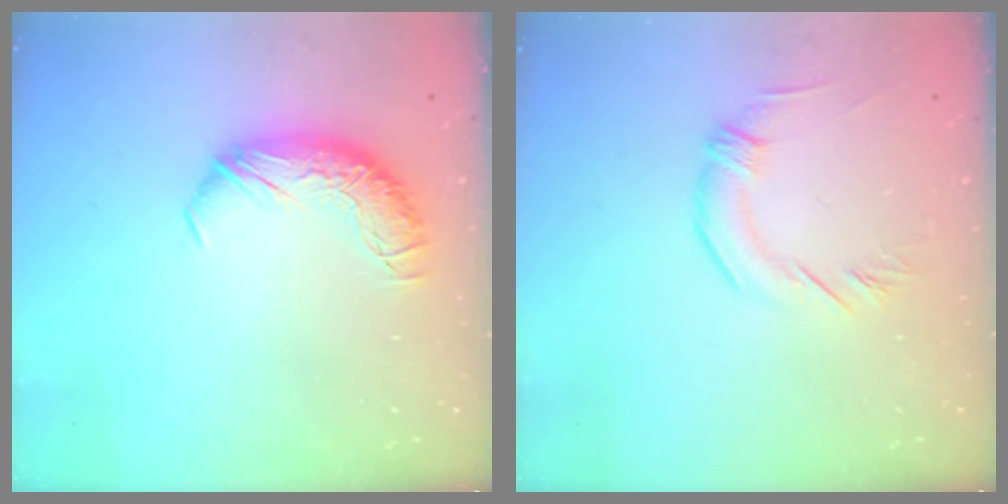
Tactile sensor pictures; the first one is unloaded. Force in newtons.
{"total": 2.5, "press": 2.1, "slide": 1.4}